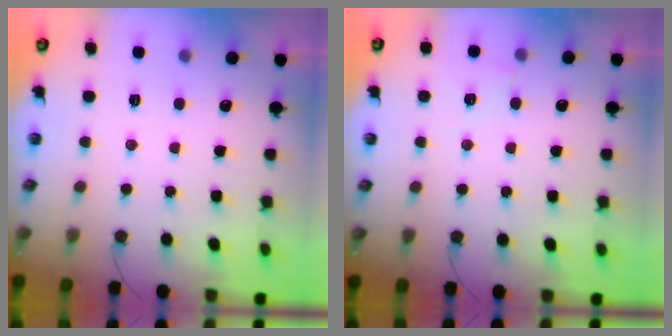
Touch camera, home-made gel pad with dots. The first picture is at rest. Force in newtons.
{"total": 8.8, "press": 5.7, "slide": 6.7}